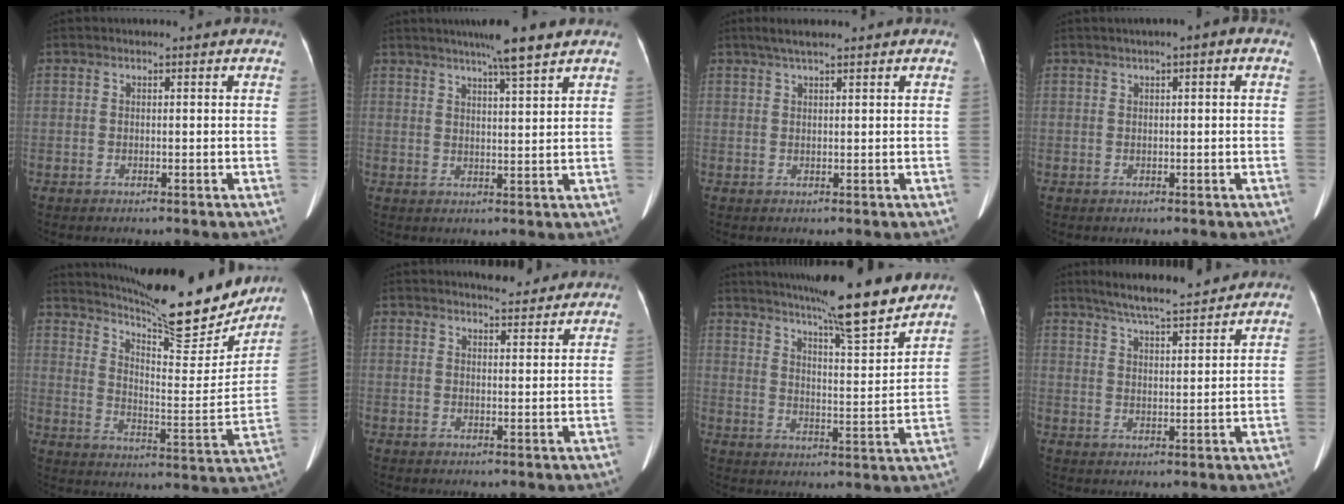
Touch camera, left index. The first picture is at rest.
{"total": 7.2, "force": [5.6, -0.7, 4.4], "torque": [-0.071, 0.007, 0.085]}
{"total": 3.5, "force": [2.8, 0.1, 2.2], "torque": [-0.042, 0.019, 0.050]}
{"total": 1.6, "force": [0.6, 0.1, 1.5], "torque": [-0.024, 0.007, 0.007]}
{"total": 21.2, "force": [18.8, 3.0, 9.3], "torque": [-0.147, -0.040, 0.266]}
{"total": 4.9, "force": [4.5, 1.3, 1.2], "torque": [-0.017, 0.005, 0.059]}
{"total": 15.3, "force": [13.3, -0.1, 7.6], "torque": [-0.115, -0.014, 0.189]}
{"total": 9.7, "force": [8.6, 0.6, 4.4], "torque": [-0.074, 0.013, 0.135]}